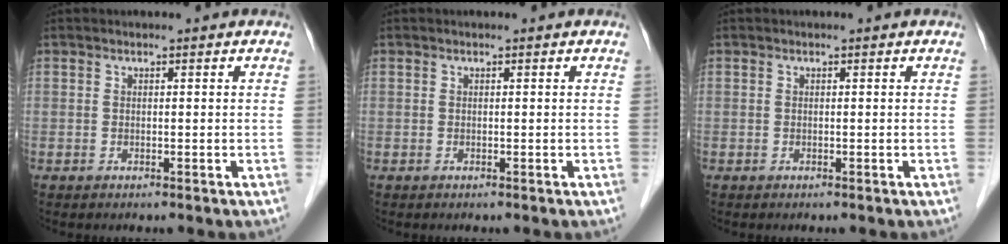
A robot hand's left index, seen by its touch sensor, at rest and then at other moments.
{"total": 0.0}
{"total": 0.0}